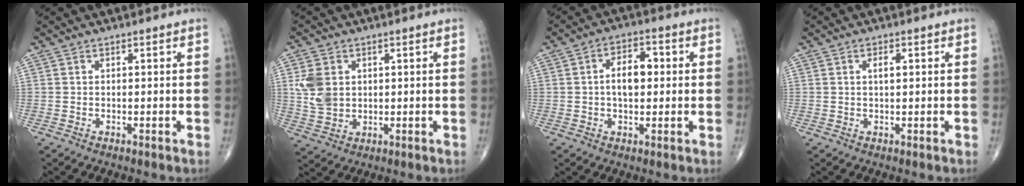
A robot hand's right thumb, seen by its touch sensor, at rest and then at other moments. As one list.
[{"total": 7.0, "force": [1.5, 5.4, 4.2], "torque": [-0.073, -0.005, 0.038]}, {"total": 7.3, "force": [0.5, 4.2, 5.9], "torque": [-0.085, 0.014, 0.002]}, {"total": 2.1, "force": [0.6, 0.9, 1.8], "torque": [-0.032, 0.000, 0.010]}]